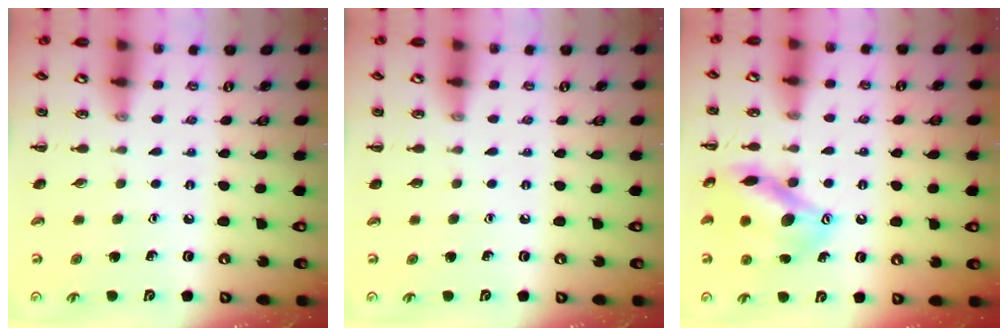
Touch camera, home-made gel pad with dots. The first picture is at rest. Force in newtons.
{"total": 0.0}
{"total": 14.4, "press": 14.2, "slide": 2.5}